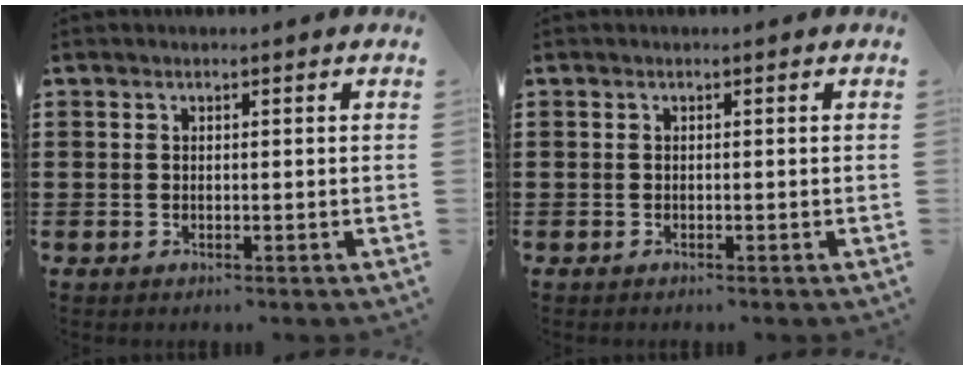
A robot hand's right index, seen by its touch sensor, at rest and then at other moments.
{"total": 0.0}